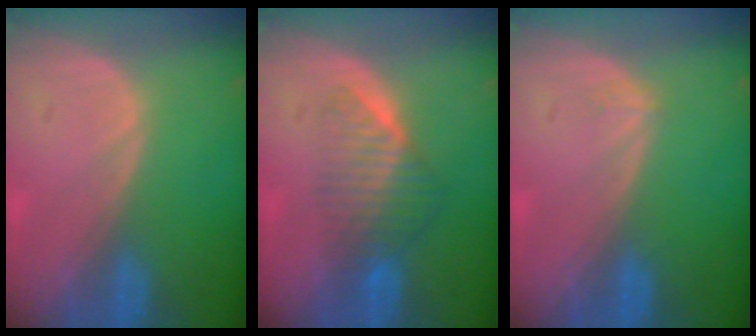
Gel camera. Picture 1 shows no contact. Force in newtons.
{"total": 6.6, "press": 5.6, "slide": 3.5}
{"total": 0.5, "press": 0.5, "slide": 0.2}